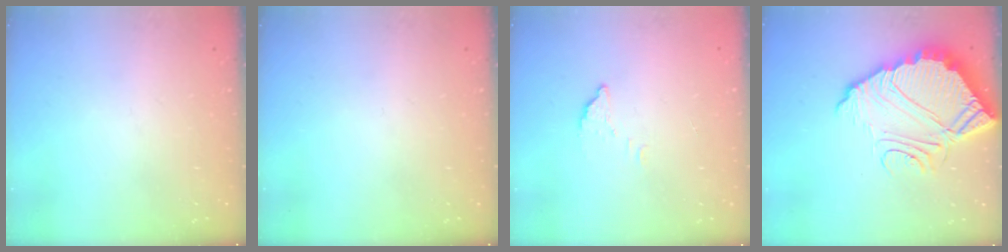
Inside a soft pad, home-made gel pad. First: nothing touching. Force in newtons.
{"total": 0.0}
{"total": 2.8, "press": 2.8, "slide": 0.1}
{"total": 14.3, "press": 14.3, "slide": 1.1}